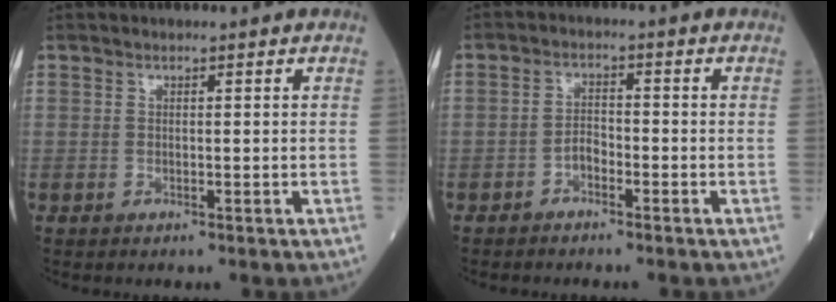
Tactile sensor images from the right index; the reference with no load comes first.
{"total": 2.1, "force": [-1.5, 0.8, 1.2], "torque": [-0.019, 0.005, -0.026]}